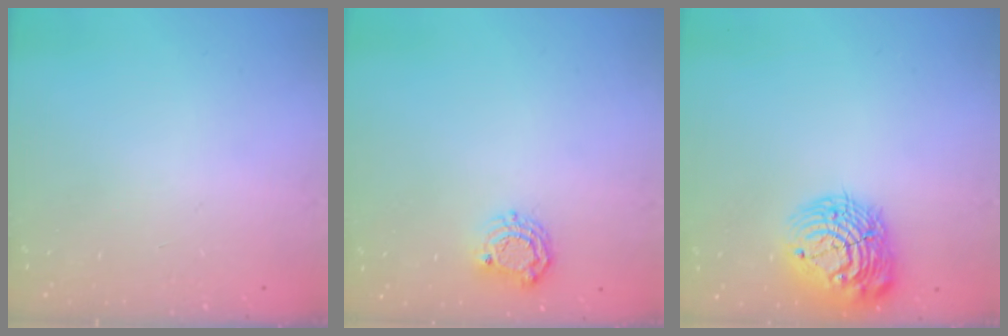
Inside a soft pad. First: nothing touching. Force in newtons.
{"total": 6.5, "press": 6.4, "slide": 0.6}
{"total": 15.0, "press": 14.9, "slide": 1.1}